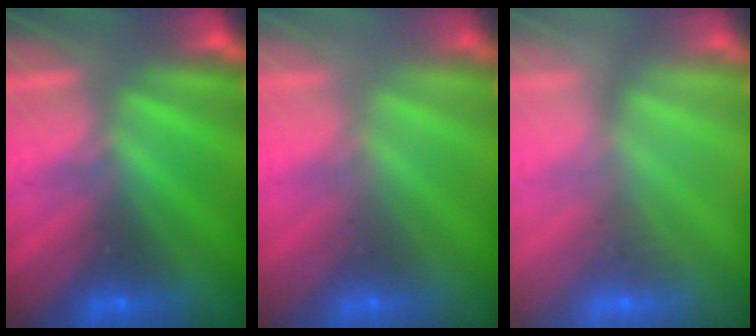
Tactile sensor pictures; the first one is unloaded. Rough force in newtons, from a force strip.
{"total": 2.9}
{"total": 2.5}